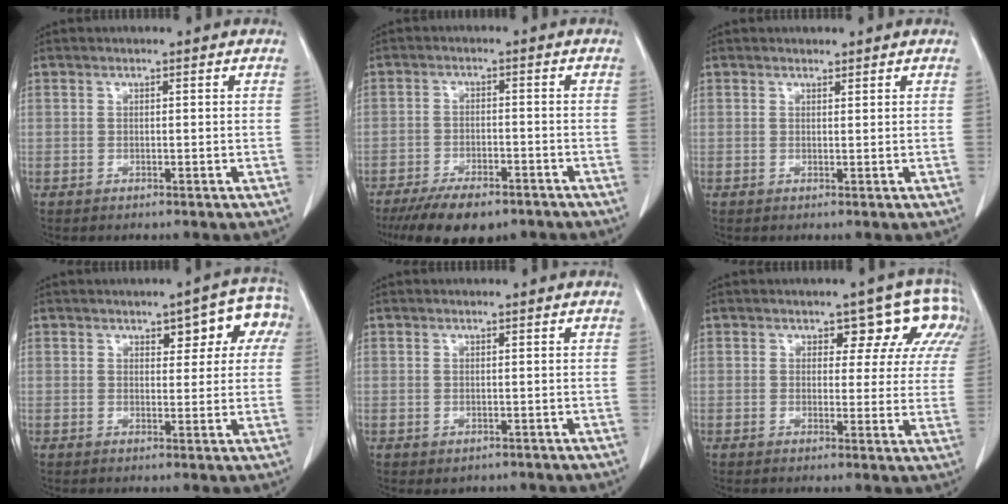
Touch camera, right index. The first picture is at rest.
{"total": 10.2, "force": [-7.7, 3.8, 5.5], "torque": [-0.083, -0.008, -0.117]}
{"total": 0.7, "force": [0.6, 0.2, 0.0], "torque": [-0.006, -0.001, 0.011]}
{"total": 7.1, "force": [2.8, 3.0, 5.8], "torque": [-0.055, 0.026, 0.030]}
{"total": 1.2, "force": [-0.5, 1.1, 0.3], "torque": [-0.007, 0.004, 0.000]}
{"total": 8.6, "force": [5.3, 4.9, 4.6], "torque": [-0.035, 0.009, 0.038]}